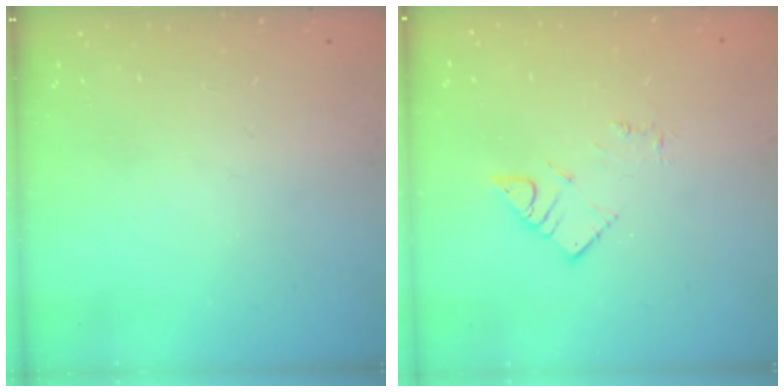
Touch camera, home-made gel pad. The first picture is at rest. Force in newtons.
{"total": 3.9, "press": 3.9, "slide": 0.2}